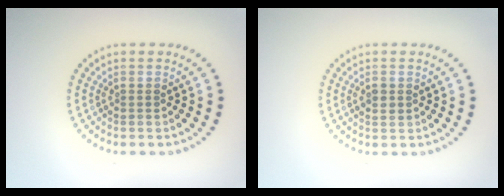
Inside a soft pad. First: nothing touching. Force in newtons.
{"total": 1.0, "press": 1.0, "slide": 0.2}